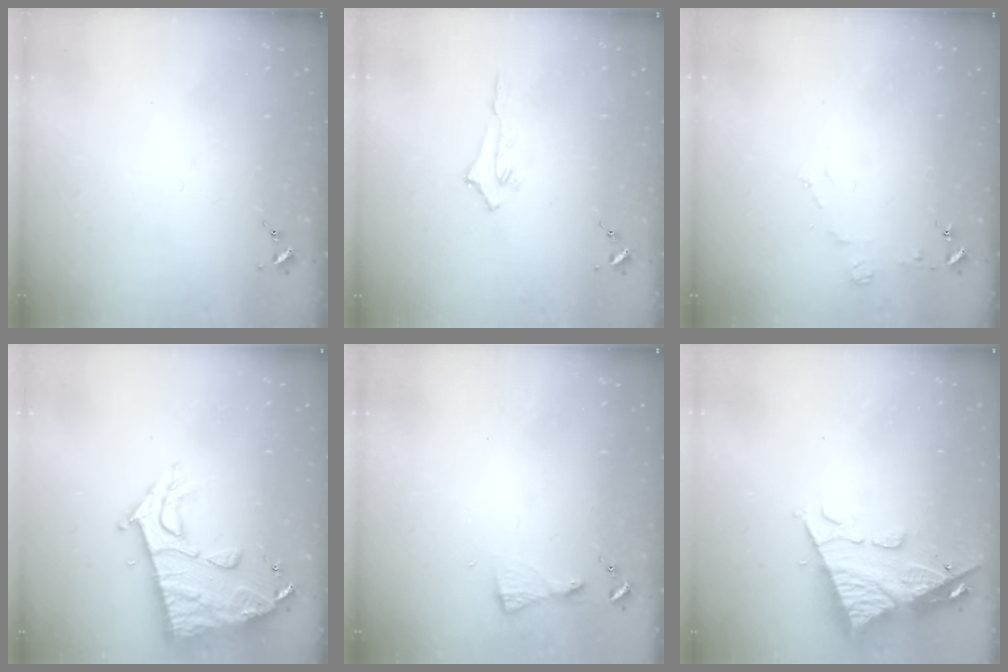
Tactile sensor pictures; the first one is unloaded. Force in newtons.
{"total": 4.3, "press": 4.2, "slide": 0.5}
{"total": 4.0, "press": 3.9, "slide": 0.5}
{"total": 14.4, "press": 14.3, "slide": 1.2}
{"total": 3.9, "press": 3.9, "slide": 0.4}
{"total": 13.0, "press": 12.9, "slide": 1.4}